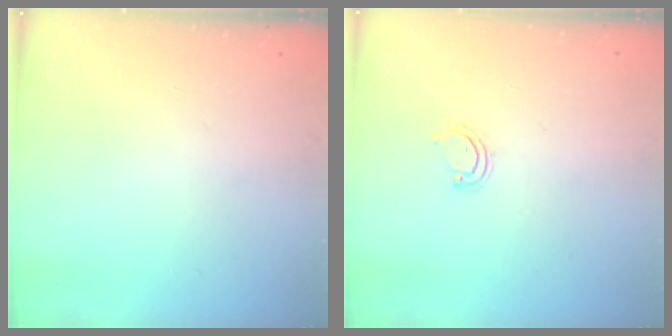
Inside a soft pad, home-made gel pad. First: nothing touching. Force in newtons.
{"total": 3.3, "press": 3.3, "slide": 0.2}